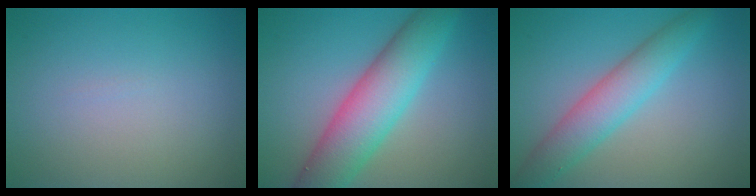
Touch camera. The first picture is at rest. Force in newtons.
{"total": 7.9, "press": 7.9, "slide": 0.3}
{"total": 4.7, "press": 4.7, "slide": 0.1}